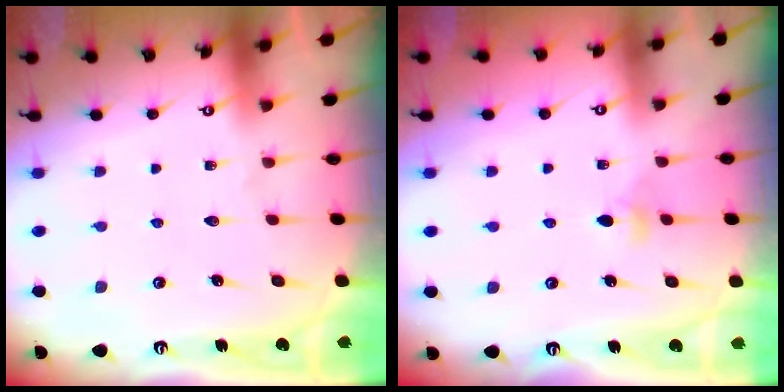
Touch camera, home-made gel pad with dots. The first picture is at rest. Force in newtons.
{"total": 3.4, "press": 3.3, "slide": 0.8}